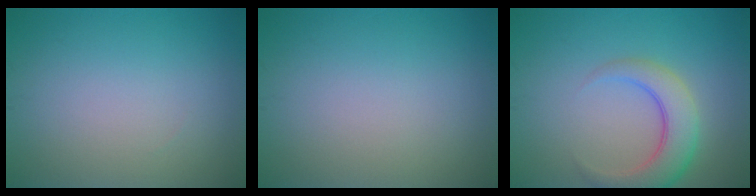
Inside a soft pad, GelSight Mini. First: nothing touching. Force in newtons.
{"total": 0.0}
{"total": 4.9, "press": 4.9, "slide": 0.2}